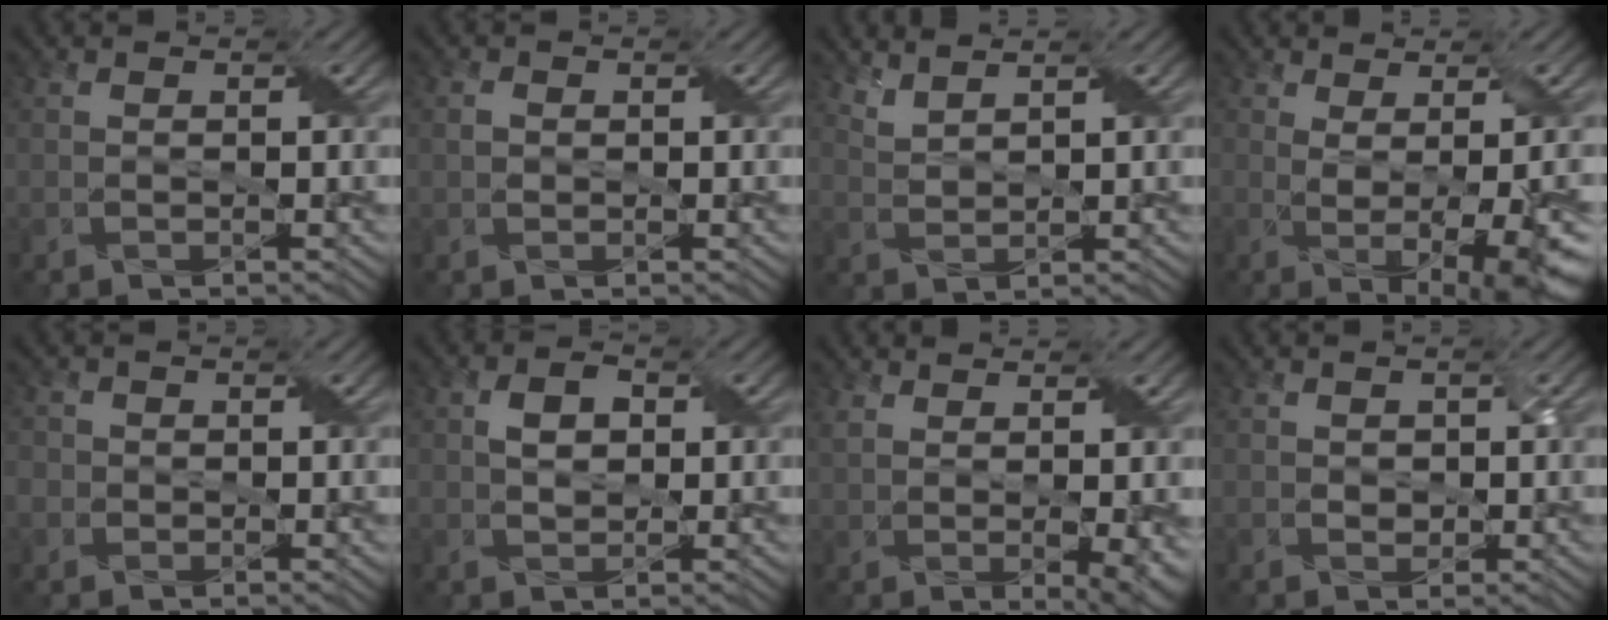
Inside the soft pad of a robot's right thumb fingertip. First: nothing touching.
{"total": 1.0, "force": [0.1, 0.9, 0.3], "torque": [-0.008, 0.000, -0.002]}
{"total": 2.5, "force": [2.4, 0.4, 0.8], "torque": [-0.020, -0.001, 0.051]}
{"total": 7.3, "force": [-0.7, 2.3, 6.9], "torque": [-0.095, -0.008, 0.002]}
{"total": 2.4, "force": [-0.2, 2.4, 0.5], "torque": [-0.013, 0.001, -0.006]}
{"total": 3.0, "force": [0.7, 2.1, 2.0], "torque": [-0.042, 0.003, 0.012]}
{"total": 5.9, "force": [1.7, 2.2, 5.2], "torque": [-0.071, -0.002, 0.041]}
{"total": 1.3, "force": [0.3, 1.2, 0.4], "torque": [-0.015, -0.005, 0.006]}